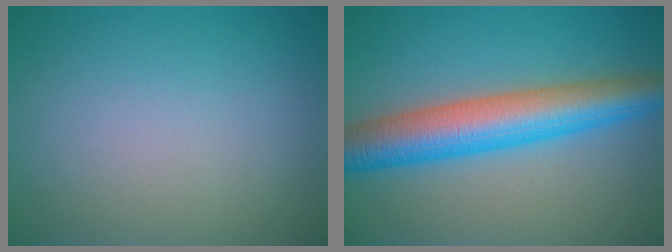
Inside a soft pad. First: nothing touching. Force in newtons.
{"total": 8.0, "press": 8.0, "slide": 0.2}